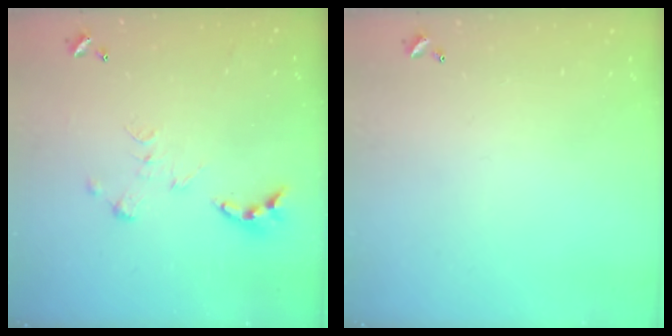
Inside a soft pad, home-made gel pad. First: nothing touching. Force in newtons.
{"total": 0.0}